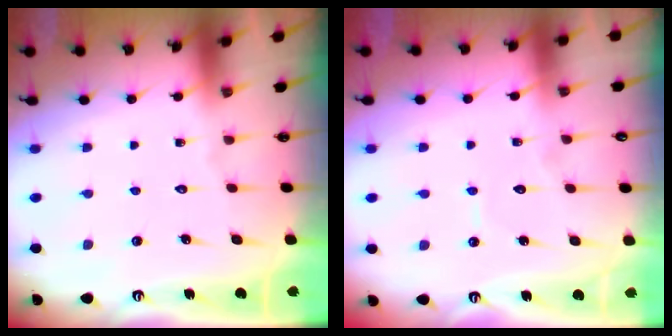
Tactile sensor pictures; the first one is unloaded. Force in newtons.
{"total": 3.8, "press": 3.8, "slide": 0.2}